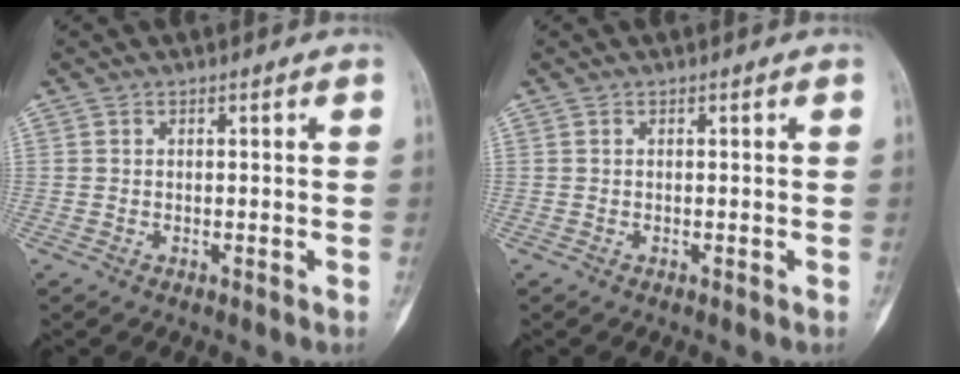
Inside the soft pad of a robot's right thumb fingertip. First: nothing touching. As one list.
[{"total": 0.0}]